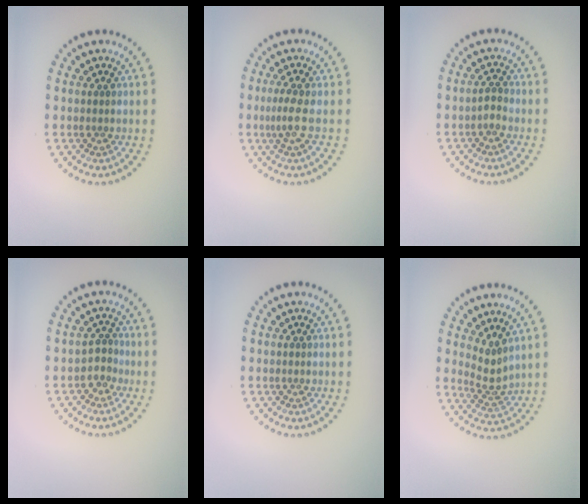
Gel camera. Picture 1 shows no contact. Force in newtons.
{"total": 1.8, "press": 1.3, "slide": 1.2}
{"total": 0.9, "press": 0.8, "slide": 0.4}
{"total": 1.7, "press": 1.3, "slide": 1.1}
{"total": 0.0}
{"total": 2.2, "press": 1.5, "slide": 1.6}